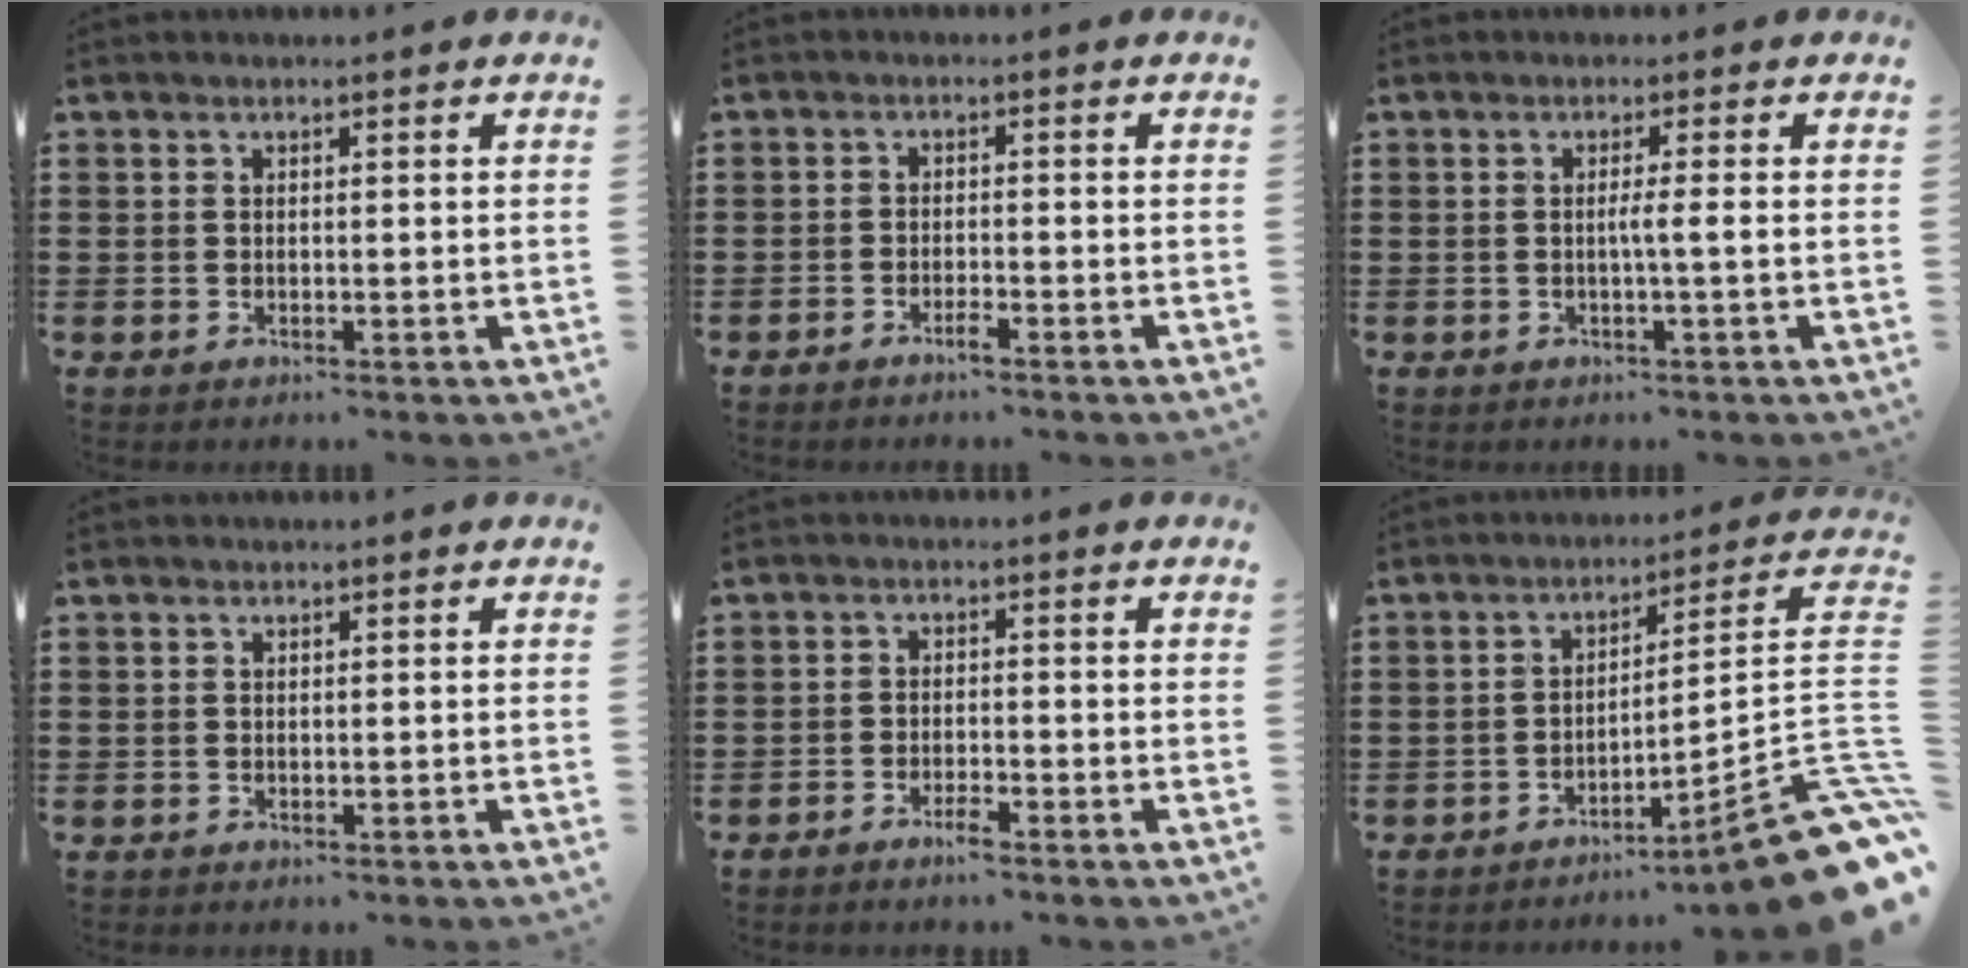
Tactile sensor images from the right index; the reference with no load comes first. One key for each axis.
{"total": 1.7, "fx": -1.4, "fy": 0.1, "fz": 0.8, "tx": -0.016, "ty": -0.003, "tz": -0.025}
{"total": 2.3, "fx": -0.3, "fy": -0.3, "fz": 2.3, "tx": -0.041, "ty": -0.006, "tz": -0.009}
{"total": 0.5, "fx": -0.4, "fy": 0.3, "fz": -0.1, "tx": 0.003, "ty": 0.004, "tz": -0.011}
{"total": 2.1, "fx": -1.9, "fy": 0.3, "fz": 0.9, "tx": -0.017, "ty": 0.003, "tz": -0.036}
{"total": 12.7, "fx": -6.7, "fy": 2.1, "fz": 10.5, "tx": -0.140, "ty": 0.006, "tz": -0.117}